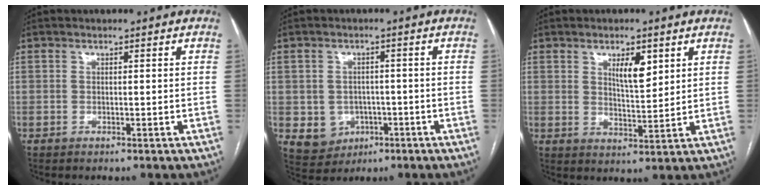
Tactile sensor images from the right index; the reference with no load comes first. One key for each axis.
{"total": 5.8, "fx": -1.7, "fy": 5.3, "fz": 1.7, "tx": -0.028, "ty": 0.007, "tz": -0.011}
{"total": 5.3, "fx": 2.5, "fy": 1.7, "fz": 4.3, "tx": -0.076, "ty": -0.003, "tz": 0.046}